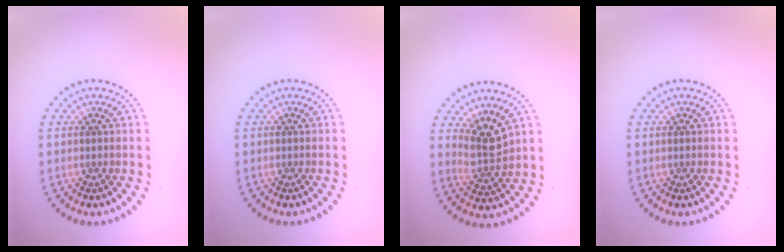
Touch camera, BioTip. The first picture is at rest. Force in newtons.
{"total": 0.0}
{"total": 2.9, "press": 2.4, "slide": 1.6}
{"total": 0.0}